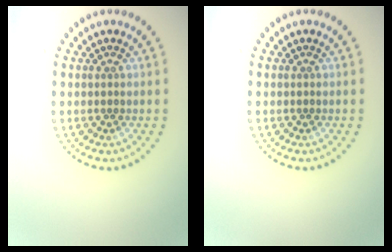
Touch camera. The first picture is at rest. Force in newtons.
{"total": 0.0}